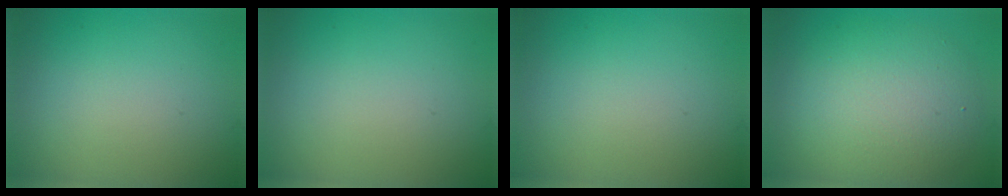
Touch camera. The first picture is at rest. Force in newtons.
{"total": 0.0}
{"total": 0.0}
{"total": 6.5, "press": 6.5, "slide": 0.5}